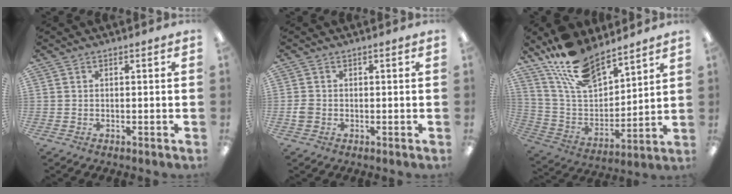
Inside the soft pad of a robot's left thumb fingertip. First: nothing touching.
{"total": 1.9, "force": [-0.4, 1.6, 0.9], "torque": [-0.015, 0.004, -0.007]}
{"total": 16.0, "force": [13.2, 6.0, 6.7], "torque": [-0.156, -0.076, 0.244]}